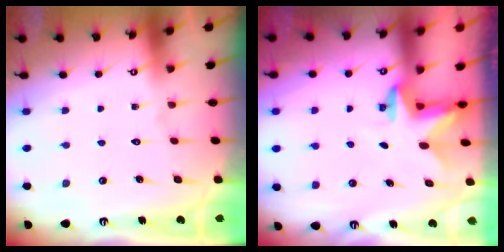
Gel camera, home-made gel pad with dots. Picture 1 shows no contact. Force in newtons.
{"total": 2.4, "press": 2.3, "slide": 0.4}